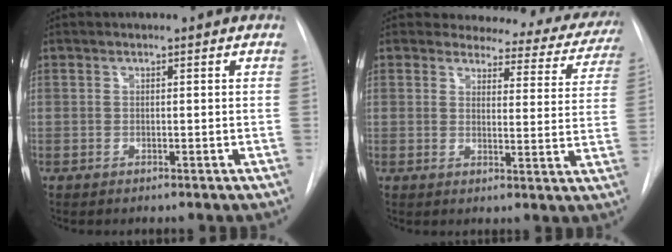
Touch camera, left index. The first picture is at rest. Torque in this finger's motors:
{"motor_torque": [0.99, -1.15, 0.02, -0.06]}